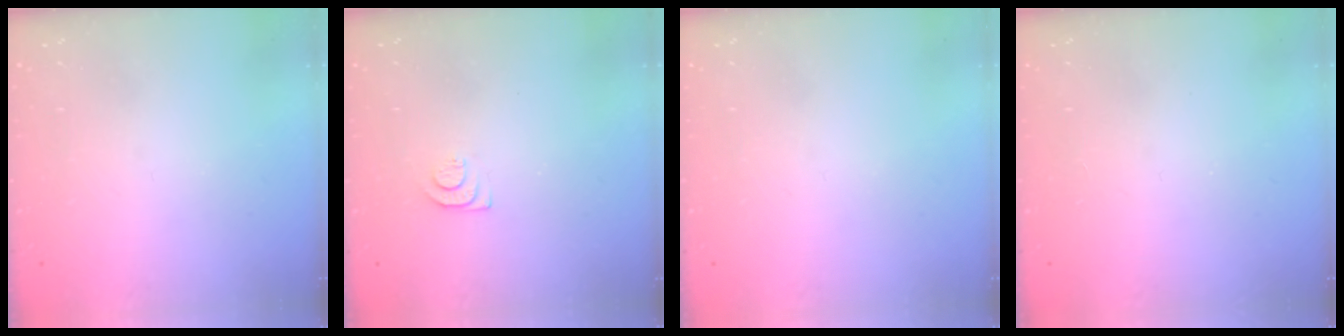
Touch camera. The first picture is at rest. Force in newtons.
{"total": 7.4, "press": 7.4, "slide": 0.5}
{"total": 0.0}
{"total": 2.8, "press": 2.8, "slide": 0.4}